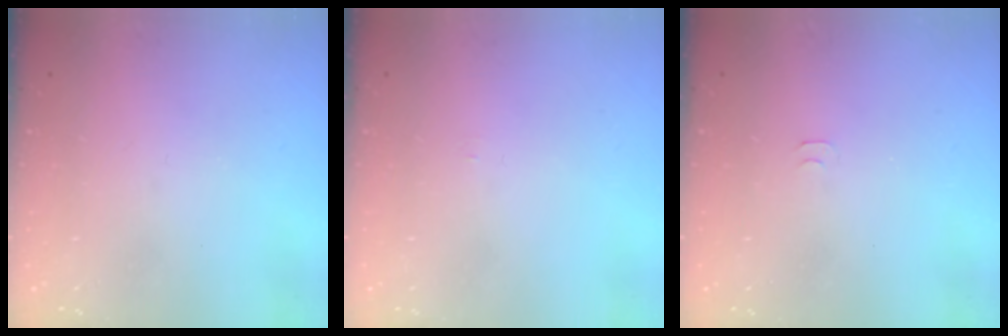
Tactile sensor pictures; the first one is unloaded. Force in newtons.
{"total": 3.5, "press": 3.5, "slide": 0.4}
{"total": 4.0, "press": 4.0, "slide": 0.6}